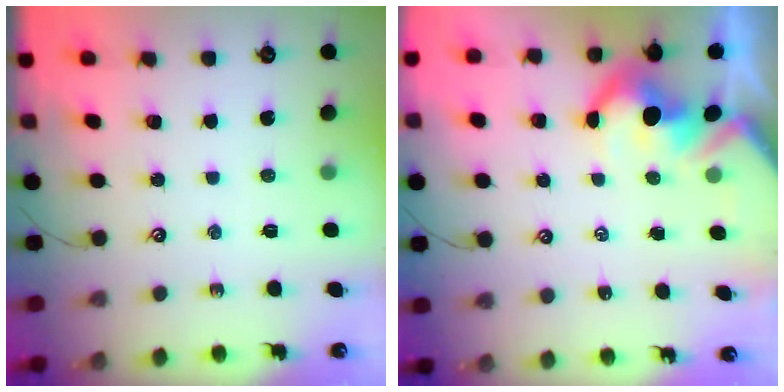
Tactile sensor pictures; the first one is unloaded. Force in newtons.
{"total": 7.7, "press": 7.6, "slide": 1.1}